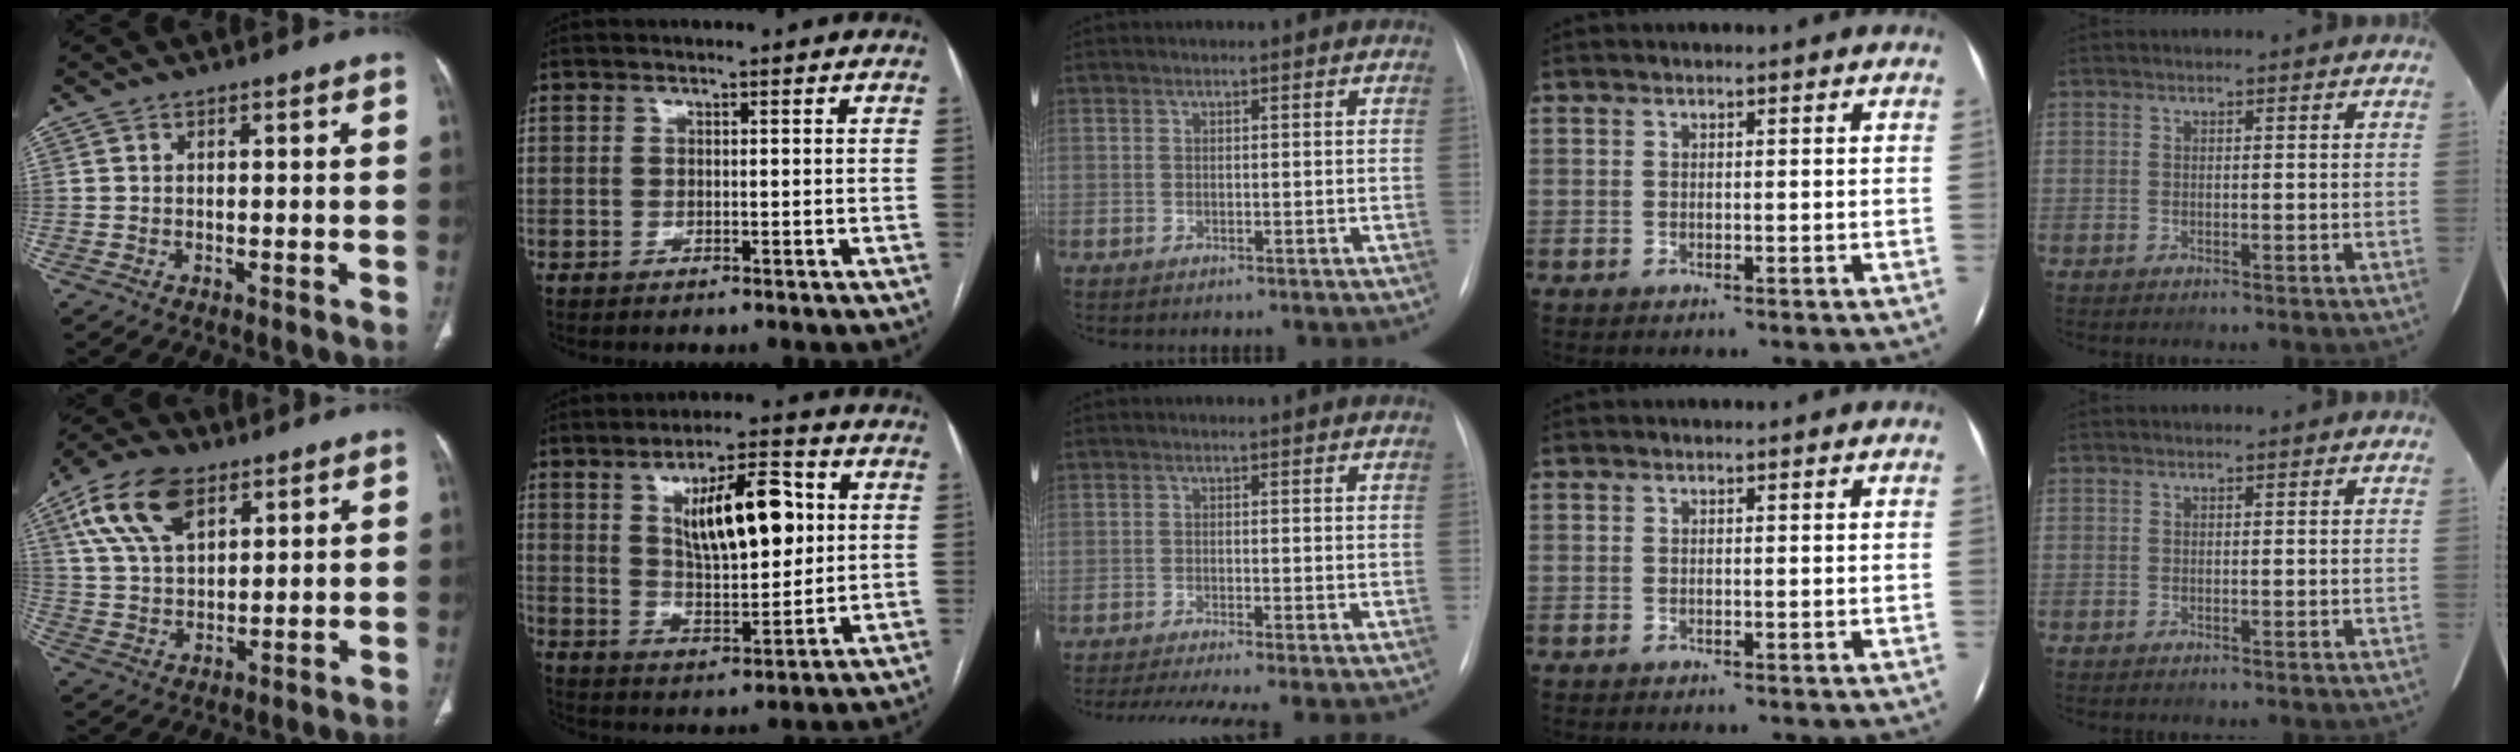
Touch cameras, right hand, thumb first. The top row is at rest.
{"thumb": {"total": 13.1, "force": [6.6, 7.2, 8.8], "torque": [-0.157, -0.009, 0.125]}, "index": {"total": 12.8, "force": [3.6, 4.2, 11.6], "torque": [-0.189, 0.009, 0.063]}, "middle": {"total": 6.4, "force": [-4.9, -0.2, 4.1], "torque": [-0.069, -0.013, -0.077]}}